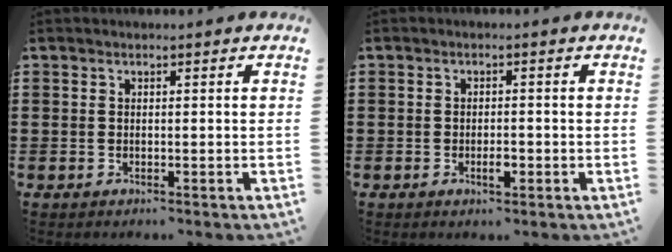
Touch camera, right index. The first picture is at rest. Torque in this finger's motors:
{"motor_torque": [0.34, 0.54, 0.03, 0.02]}